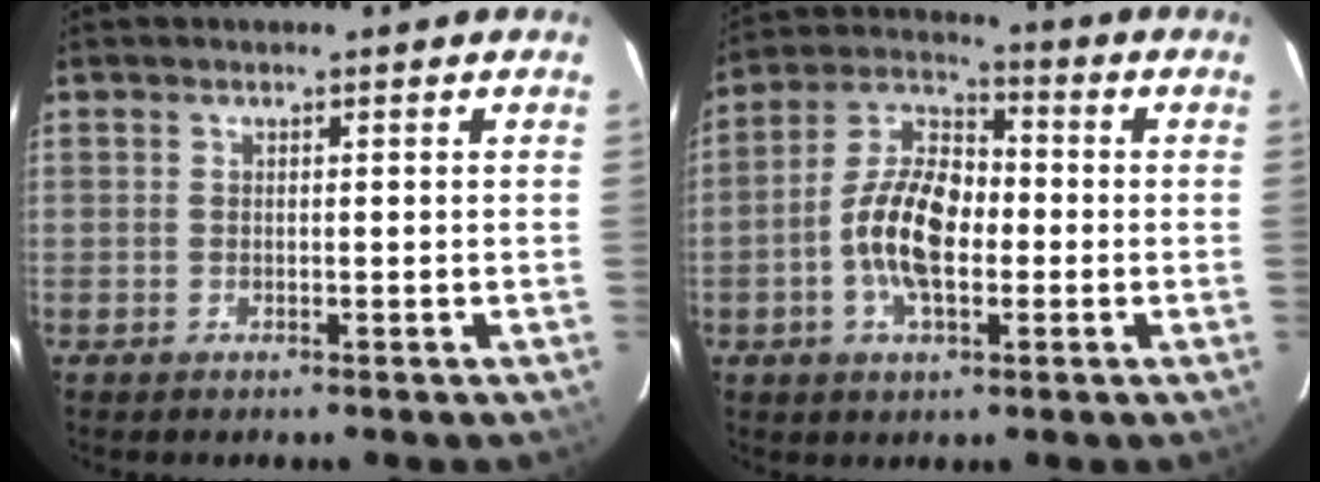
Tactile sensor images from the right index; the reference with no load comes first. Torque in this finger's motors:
{"motor_torque": [1.27, -0.87, 0.38, 0.12]}